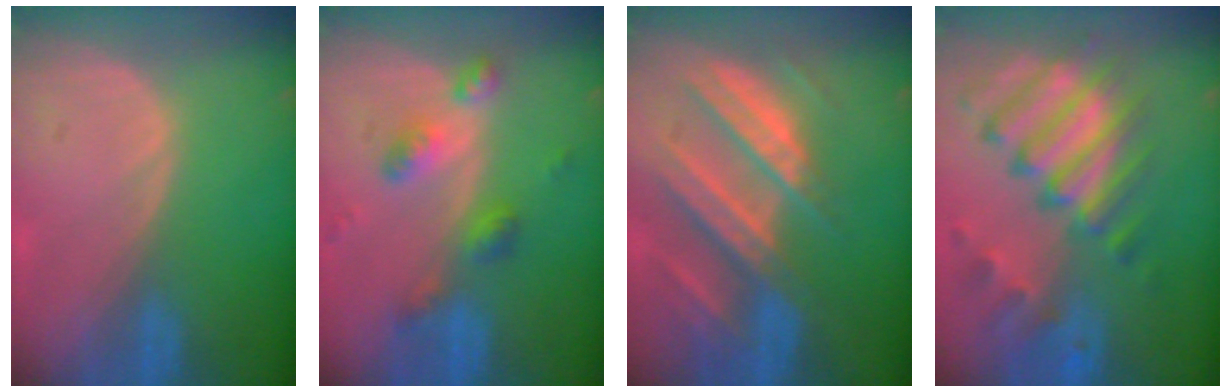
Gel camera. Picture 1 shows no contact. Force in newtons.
{"total": 6.2, "press": 5.4, "slide": 3.0}
{"total": 10.5, "press": 9.3, "slide": 4.9}
{"total": 11.4, "press": 9.9, "slide": 5.7}